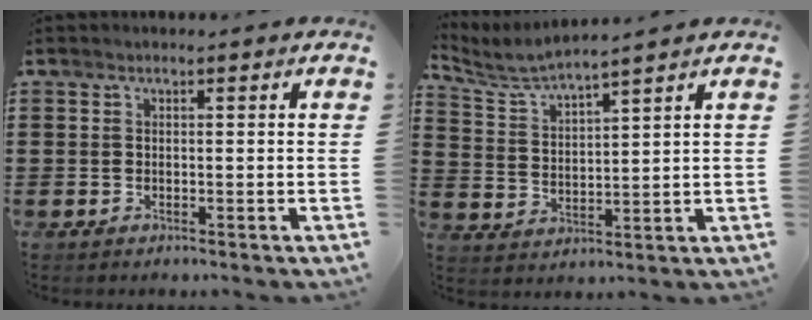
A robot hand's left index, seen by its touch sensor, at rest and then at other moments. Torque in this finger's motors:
{"motor_torque": [0.05, -0.08, -0.10, 0.01]}